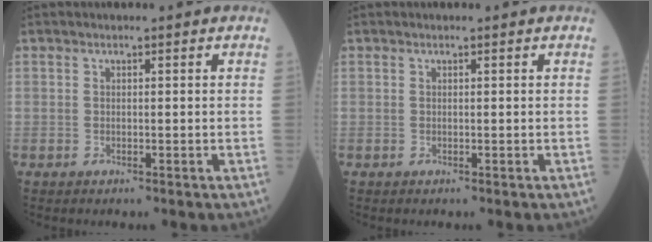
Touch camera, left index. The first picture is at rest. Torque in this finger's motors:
{"motor_torque": [0.00, 0.00, 0.00, 0.00]}